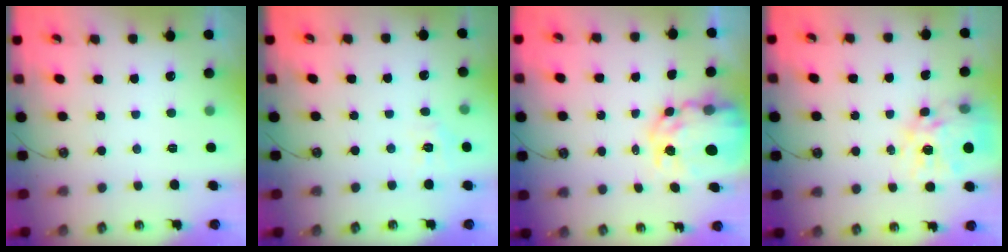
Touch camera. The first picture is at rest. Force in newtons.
{"total": 4.9, "press": 4.9, "slide": 0.7}
{"total": 11.9, "press": 11.8, "slide": 1.1}
{"total": 14.4, "press": 14.4, "slide": 0.9}